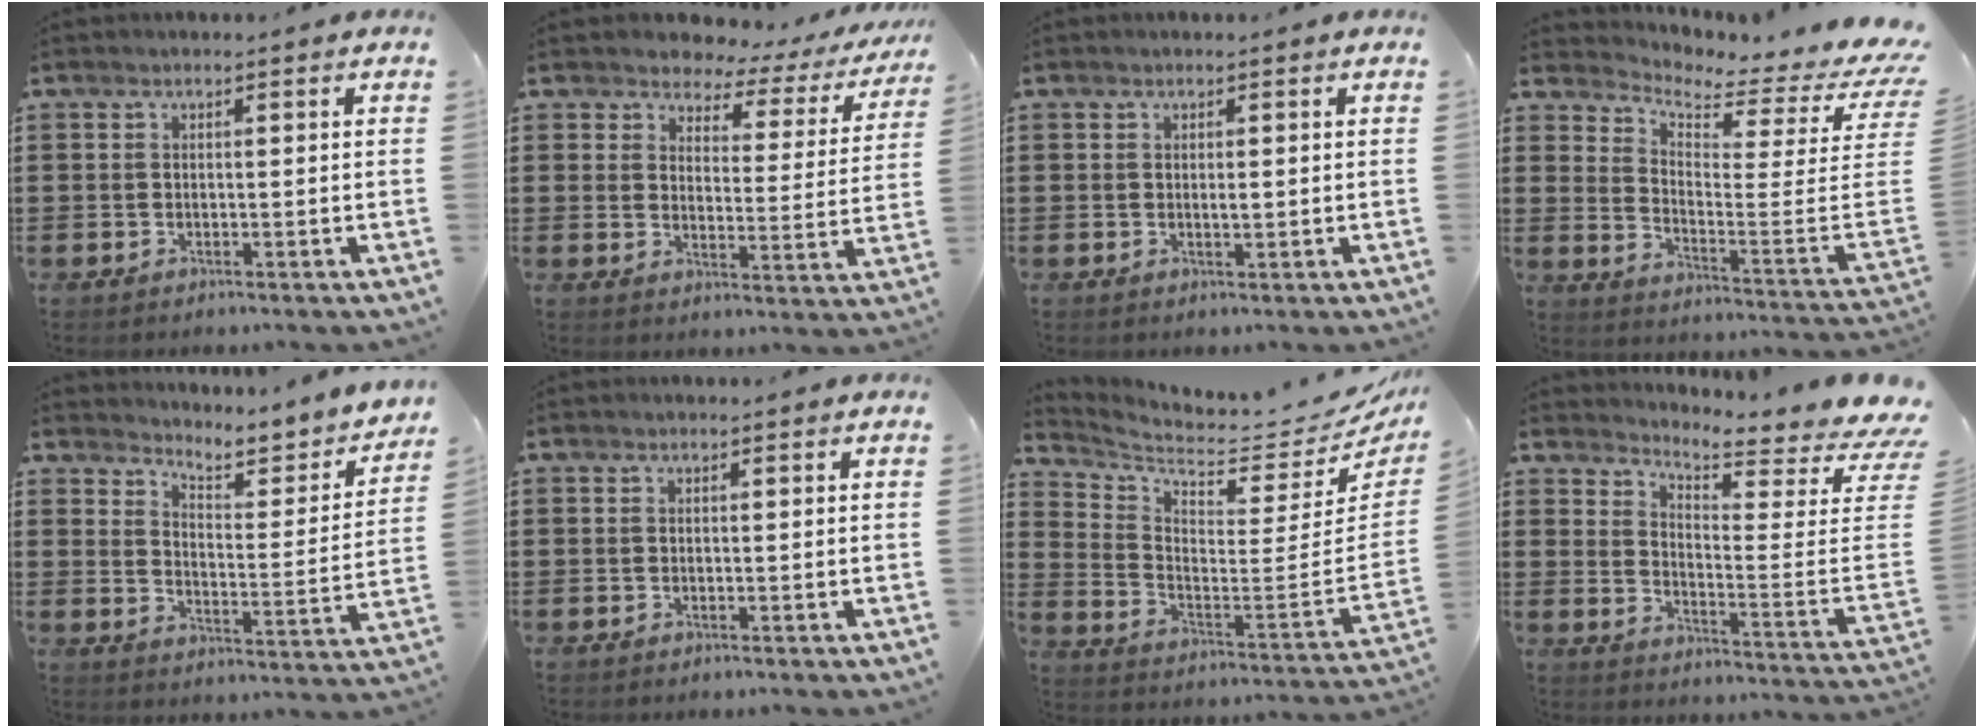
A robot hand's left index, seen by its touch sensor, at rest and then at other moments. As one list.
[{"total": 3.2, "force": [2.7, 1.6, 0.7], "torque": [-0.028, -0.021, 0.038]}, {"total": 1.0, "force": [0.1, 0.3, 1.0], "torque": [-0.019, 0.000, 0.002]}, {"total": 2.9, "force": [2.5, -0.2, 1.4], "torque": [-0.043, -0.051, 0.032]}, {"total": 3.6, "force": [3.5, 0.4, 0.7], "torque": [-0.032, -0.039, 0.050]}, {"total": 0.0}, {"total": 4.3, "force": [3.8, 0.7, 1.8], "torque": [-0.062, -0.054, 0.061]}, {"total": 4.7, "force": [4.5, -0.4, 1.3], "torque": [-0.049, -0.059, 0.072]}]